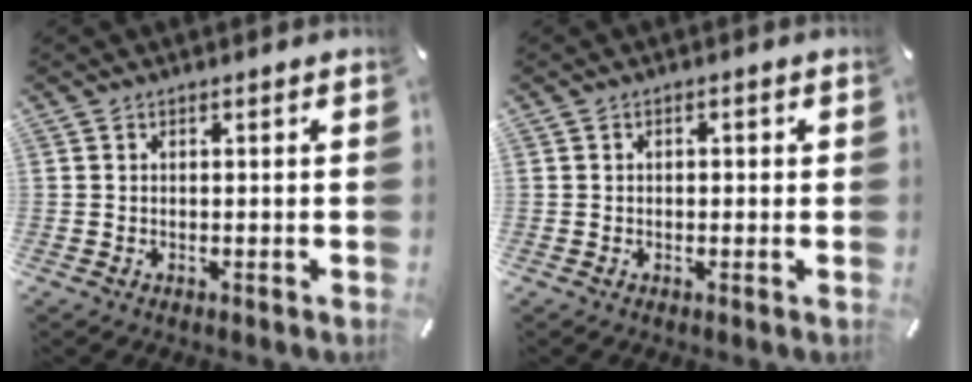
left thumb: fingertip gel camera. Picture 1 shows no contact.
{"total": 1.0, "force": [-0.3, 0.8, 0.6], "torque": [-0.012, 0.004, -0.007]}